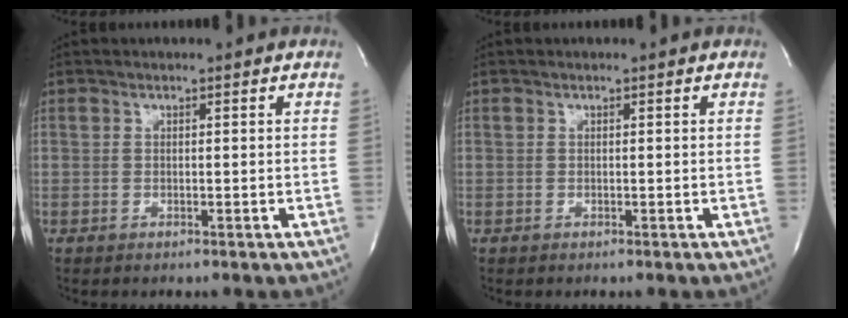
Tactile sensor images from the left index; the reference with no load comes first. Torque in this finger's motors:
{"motor_torque": [0.00, 0.00, 0.00, 0.00]}